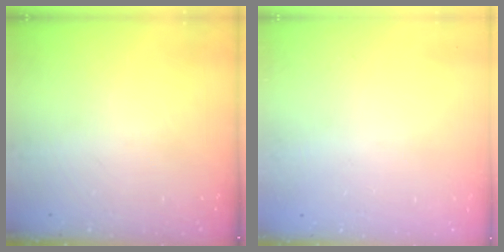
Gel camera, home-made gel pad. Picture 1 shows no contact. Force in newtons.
{"total": 0.0}